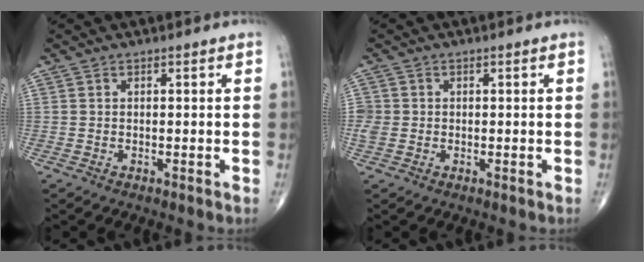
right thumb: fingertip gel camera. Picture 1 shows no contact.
{"total": 2.7, "force": [-0.2, 2.4, 1.1], "torque": [-0.022, 0.006, -0.004]}